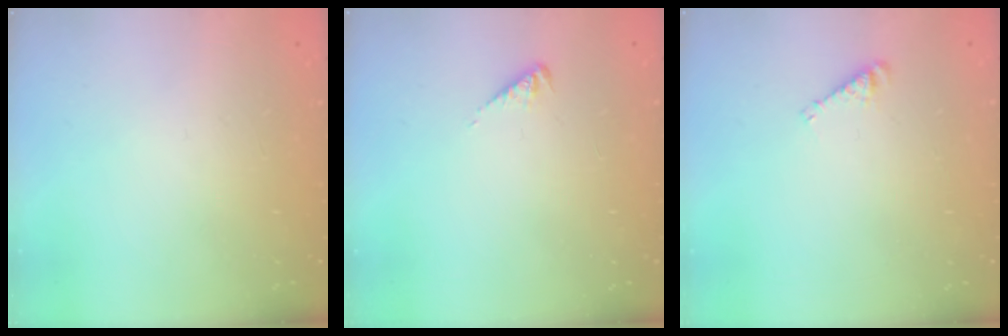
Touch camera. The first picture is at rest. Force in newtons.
{"total": 2.6, "press": 2.5, "slide": 0.5}
{"total": 3.0, "press": 3.0, "slide": 0.4}